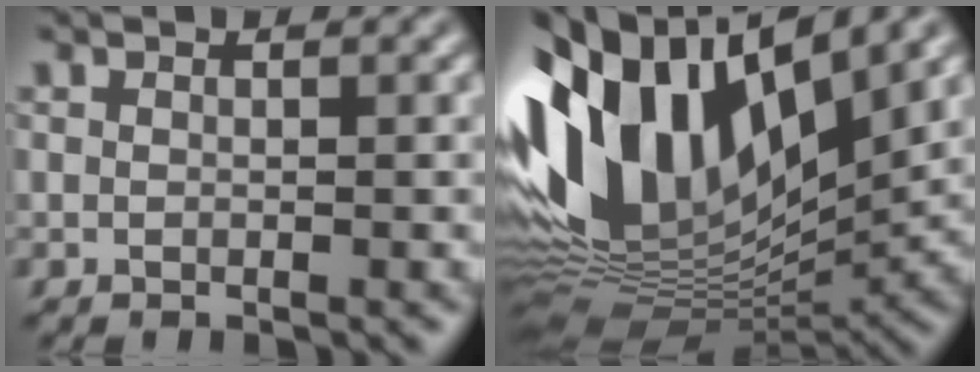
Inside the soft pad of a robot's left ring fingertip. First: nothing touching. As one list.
[{"total": 14.3, "force": [2.9, 7.9, 11.6], "torque": [-0.243, 0.026, 0.045]}]